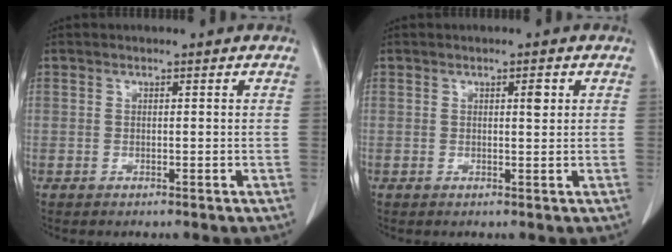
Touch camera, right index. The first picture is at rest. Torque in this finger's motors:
{"motor_torque": [0.18, 0.00, 0.00, 0.01]}